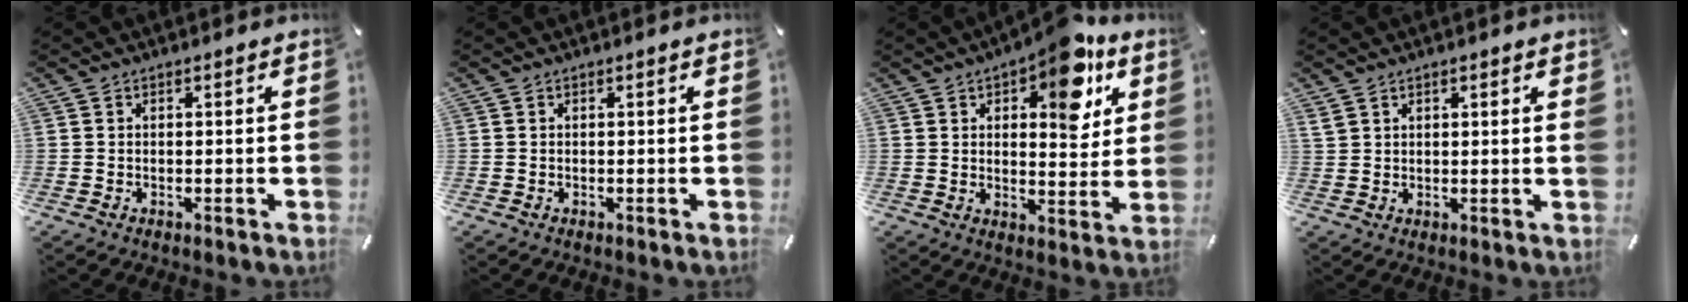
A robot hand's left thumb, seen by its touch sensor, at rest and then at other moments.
{"total": 0.0}
{"total": 13.8, "force": [8.0, 6.6, 9.1], "torque": [-0.103, -0.047, 0.131]}
{"total": 1.9, "force": [1.4, 0.8, 1.0], "torque": [-0.022, -0.001, 0.026]}